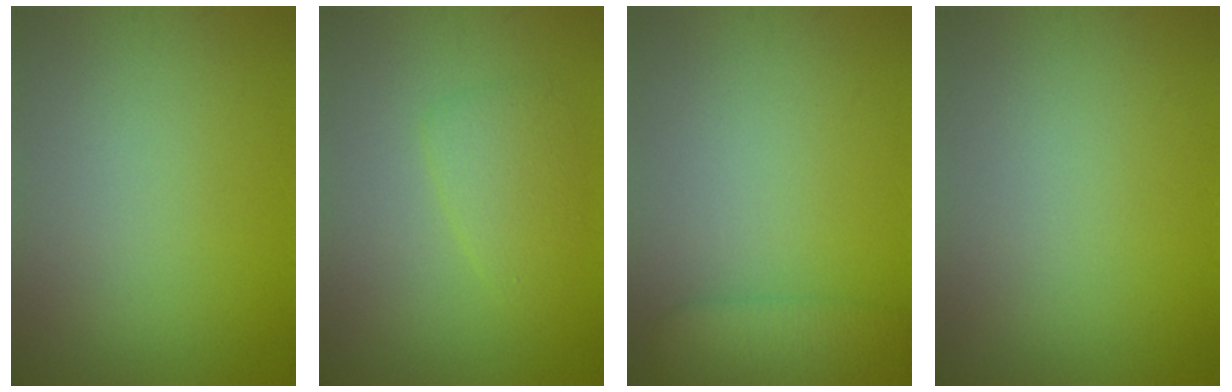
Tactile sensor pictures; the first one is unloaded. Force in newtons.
{"total": 2.6, "press": 2.6, "slide": 0.1}
{"total": 3.5, "press": 3.5, "slide": 0.3}
{"total": 0.0}